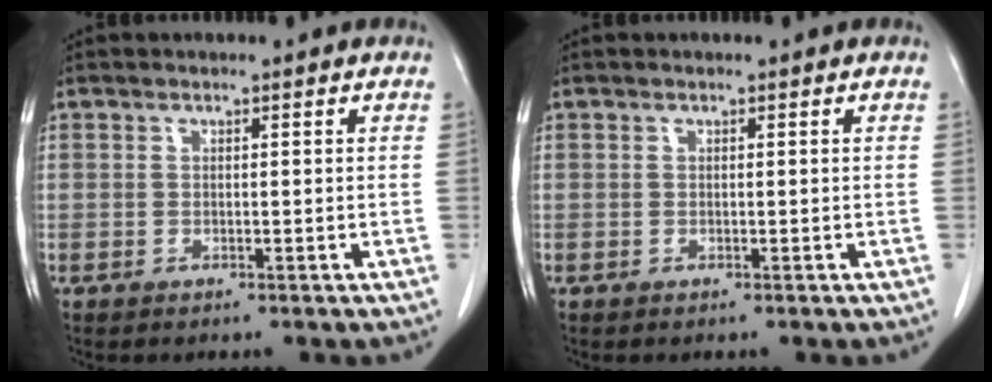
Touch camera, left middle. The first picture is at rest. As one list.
[{"total": 0.0}]